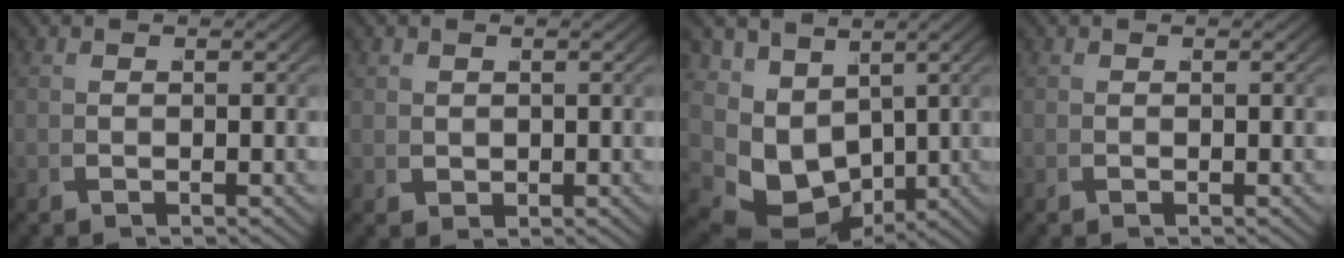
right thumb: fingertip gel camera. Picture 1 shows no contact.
{"total": 1.5, "force": [0.5, 1.4, 0.4], "torque": [-0.016, -0.008, 0.015]}
{"total": 10.7, "force": [-0.9, 8.3, 6.7], "torque": [-0.163, -0.067, 0.016]}
{"total": 0.0}